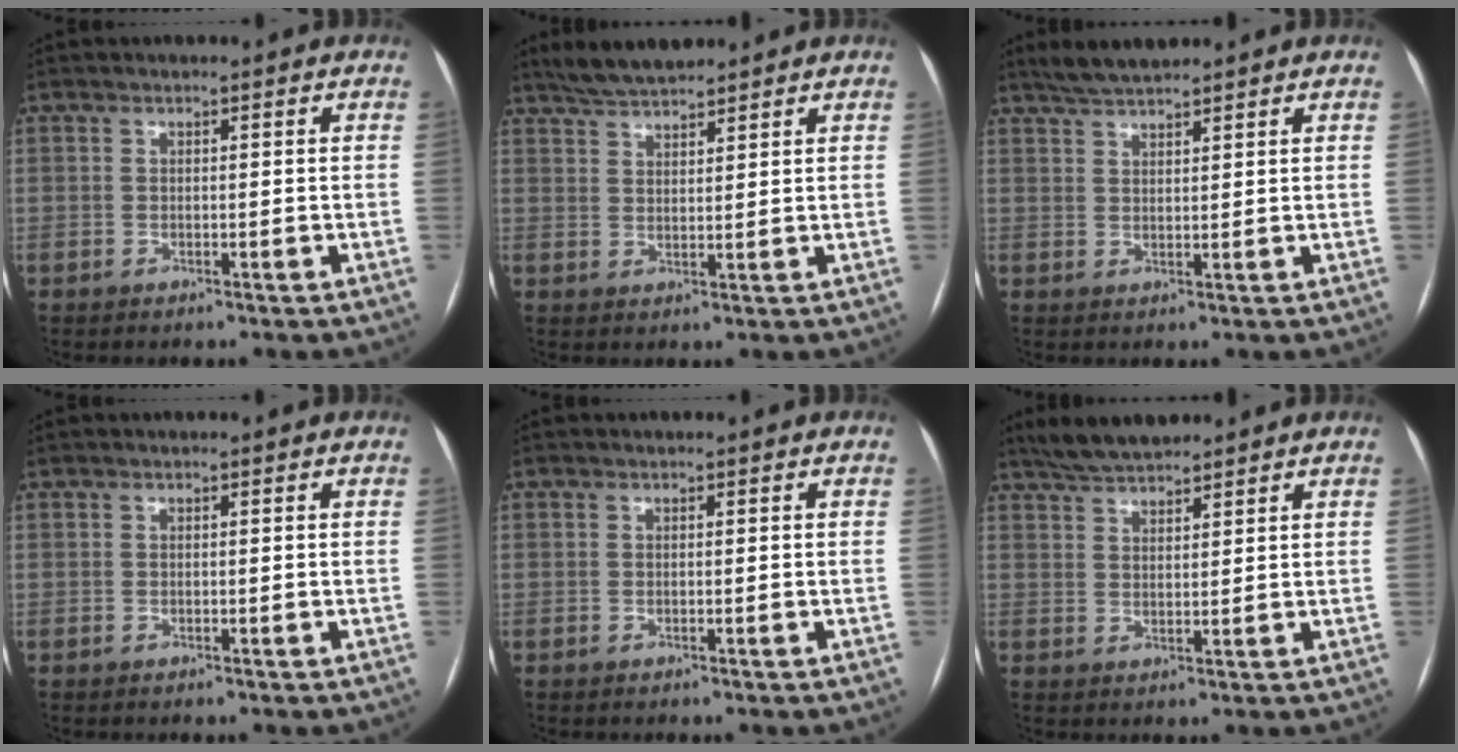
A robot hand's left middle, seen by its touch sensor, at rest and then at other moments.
{"total": 5.8, "force": [5.3, 0.6, 2.3], "torque": [-0.052, 0.016, 0.101]}
{"total": 4.6, "force": [4.2, 0.3, 2.0], "torque": [-0.045, 0.015, 0.081]}
{"total": 0.0}
{"total": 0.0}
{"total": 5.9, "force": [5.4, 0.7, 2.4], "torque": [-0.053, 0.016, 0.101]}